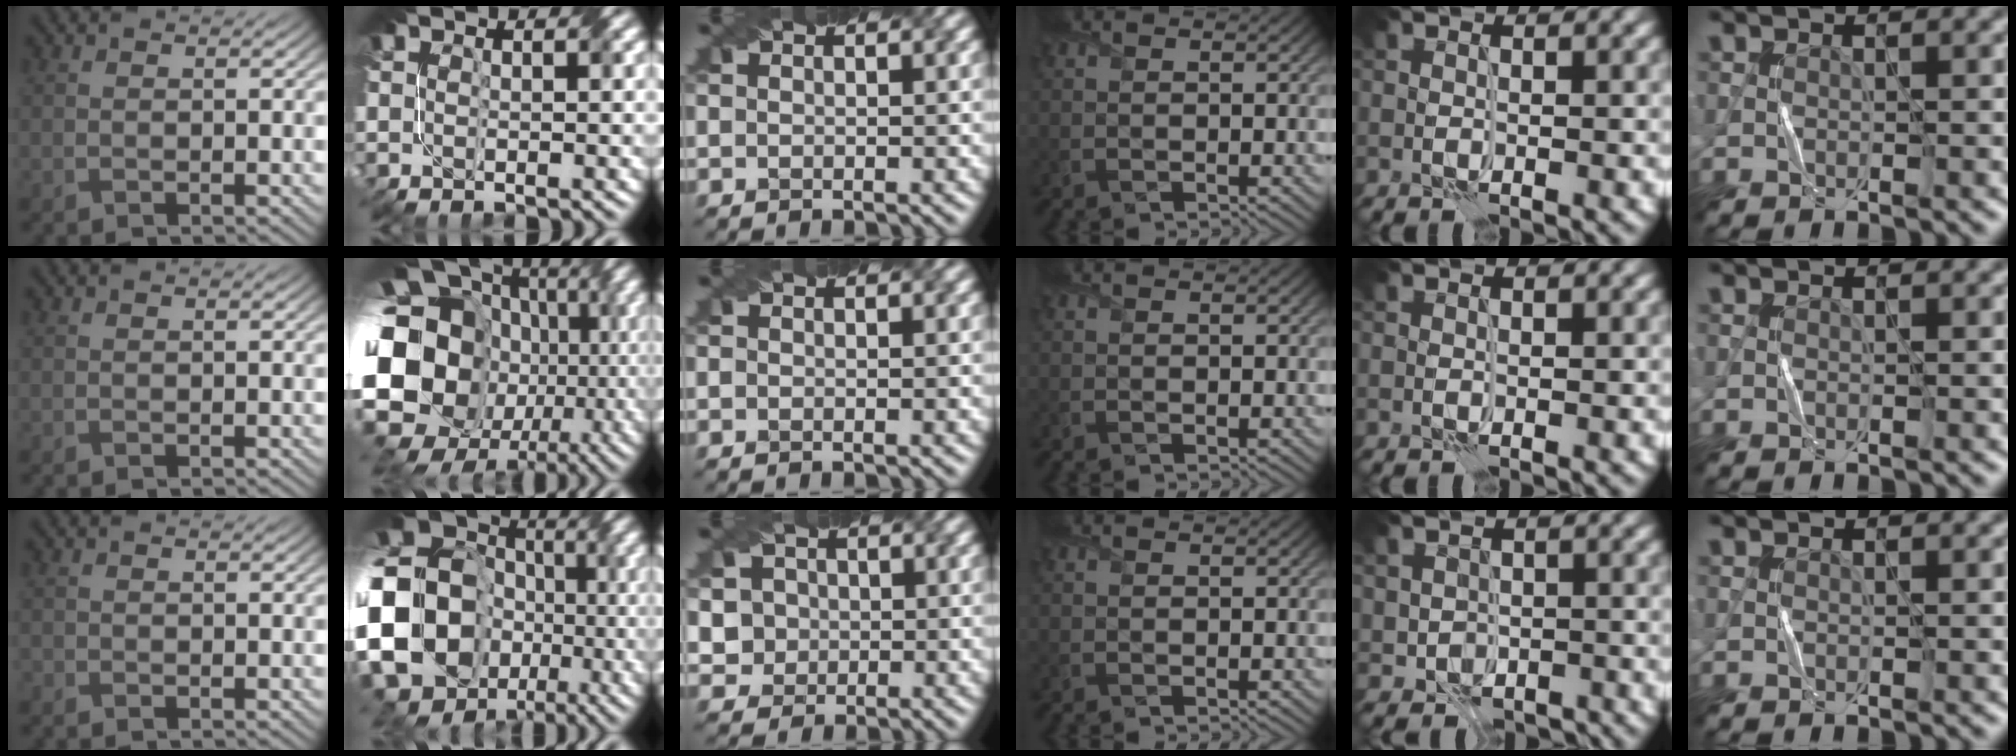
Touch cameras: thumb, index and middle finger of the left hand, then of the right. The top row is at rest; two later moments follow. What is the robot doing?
{"motion": "fold", "object": "paper"}